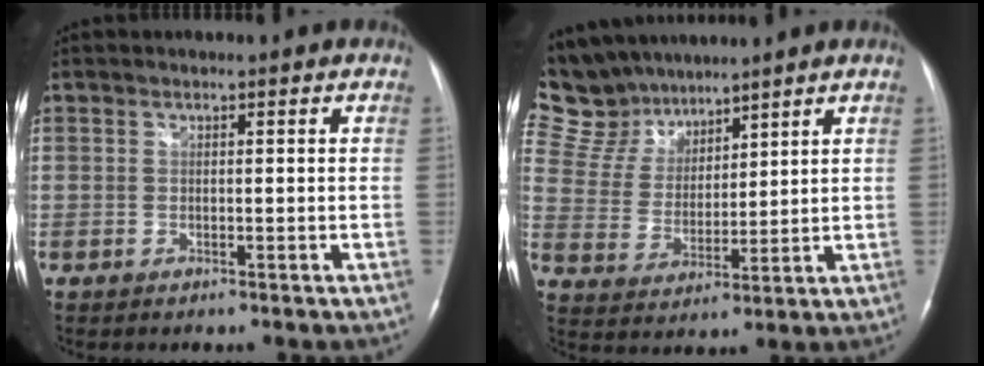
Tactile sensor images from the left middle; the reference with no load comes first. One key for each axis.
{"total": 12.2, "fx": 10.9, "fy": 5.2, "fz": 1.7, "tx": -0.052, "ty": 0.022, "tz": 0.225}